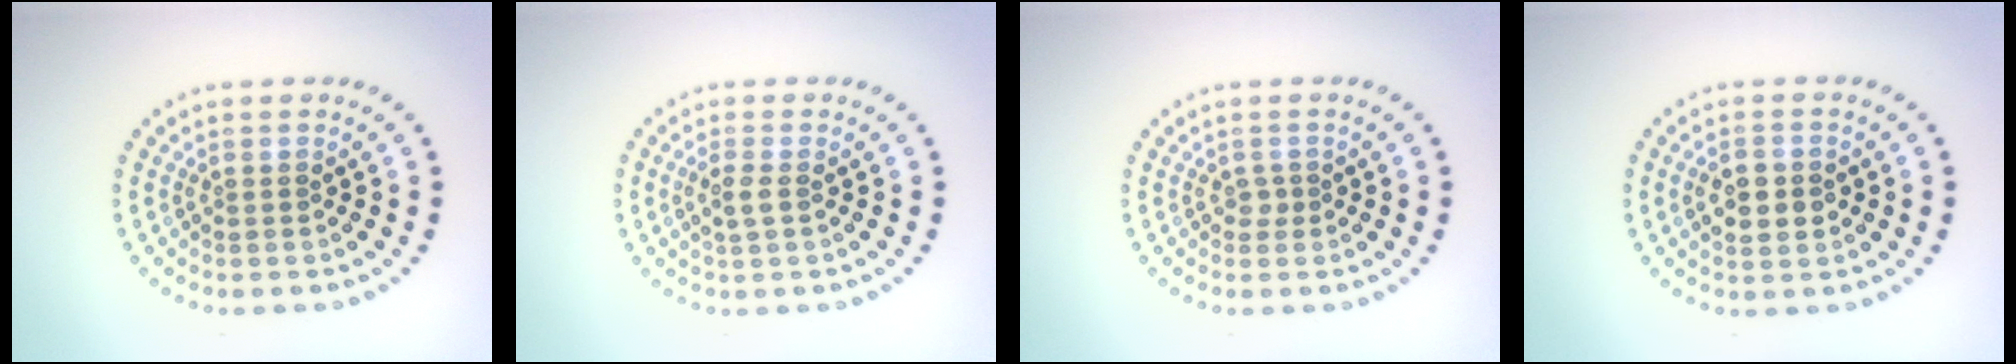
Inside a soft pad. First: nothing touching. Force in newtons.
{"total": 1.3, "press": 1.3, "slide": 0.4}
{"total": 0.7, "press": 0.6, "slide": 0.4}
{"total": 3.0, "press": 3.0, "slide": 0.0}